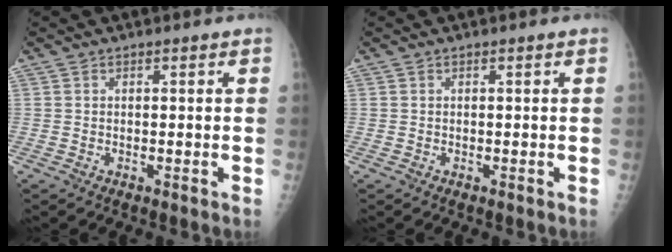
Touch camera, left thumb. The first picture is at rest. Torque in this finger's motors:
{"motor_torque": [0.01, 0.02, 0.00, 0.00, 0.00]}